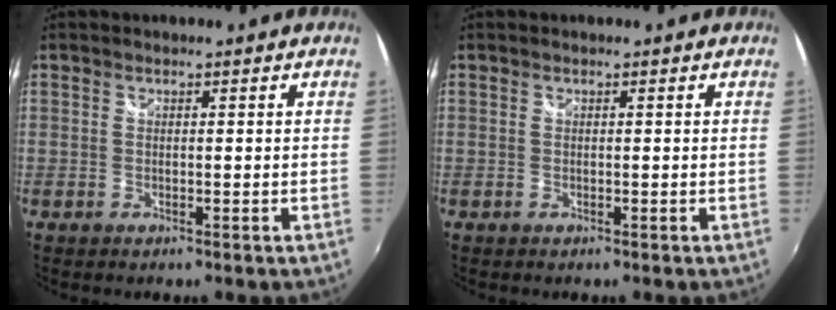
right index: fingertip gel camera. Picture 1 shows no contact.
{"total": 0.0}